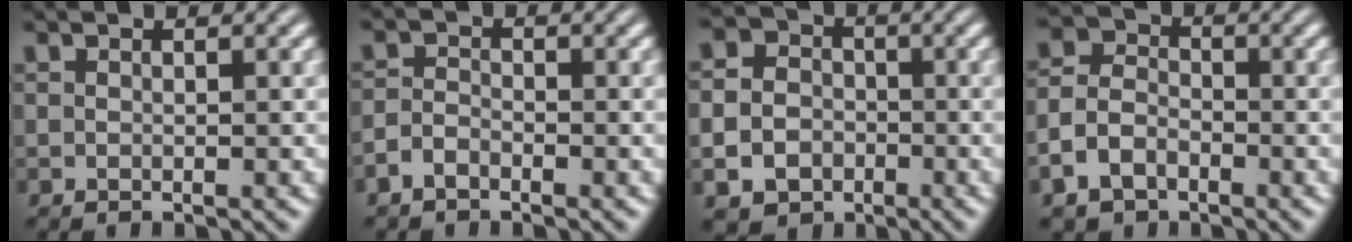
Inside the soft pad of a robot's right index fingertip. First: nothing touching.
{"total": 1.6, "force": [-1.5, -0.1, 0.2], "torque": [0.004, -0.008, -0.024]}
{"total": 8.4, "force": [-1.4, 7.8, 3.0], "torque": [-0.047, -0.027, -0.030]}
{"total": 4.5, "force": [-2.0, 3.7, 1.6], "torque": [-0.033, -0.019, -0.031]}